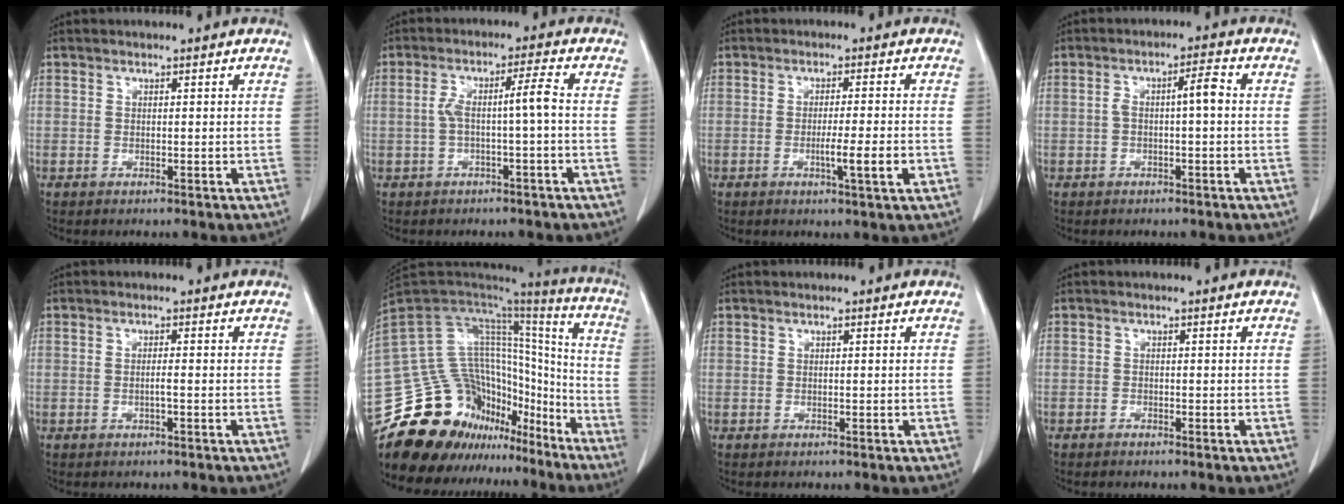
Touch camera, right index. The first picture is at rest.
{"total": 4.8, "force": [-0.7, -0.2, 4.7], "torque": [-0.091, 0.023, -0.008]}
{"total": 5.3, "force": [-1.6, -0.3, 5.0], "torque": [-0.079, -0.008, -0.024]}
{"total": 3.9, "force": [-0.1, 0.6, 3.9], "torque": [-0.066, 0.016, -0.002]}
{"total": 1.2, "force": [-0.4, 0.0, 1.2], "torque": [-0.021, 0.000, -0.007]}
{"total": 30.9, "force": [-22.7, 16.8, 12.8], "torque": [-0.292, 0.033, -0.352]}
{"total": 0.0}
{"total": 0.6, "force": [-0.6, 0.1, 0.1], "torque": [-0.004, -0.001, -0.010]}